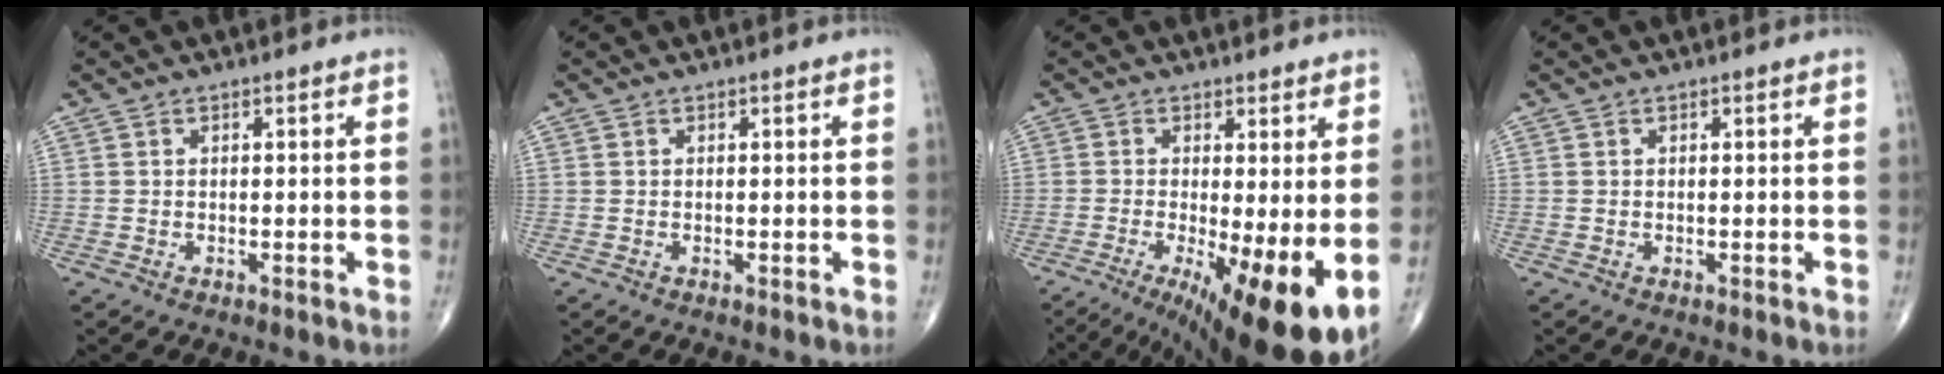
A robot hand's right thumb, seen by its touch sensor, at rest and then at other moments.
{"total": 0.0}
{"total": 12.8, "force": [-3.1, 2.8, 12.1], "torque": [-0.174, -0.018, -0.037]}
{"total": 0.0}